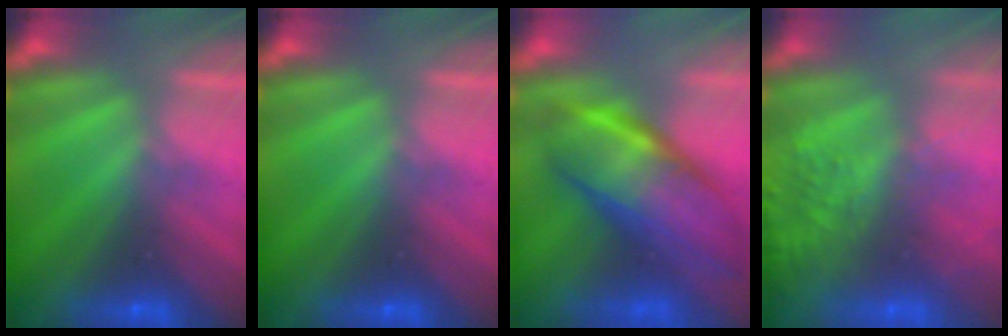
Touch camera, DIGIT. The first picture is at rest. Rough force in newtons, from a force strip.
{"total": 0.0}
{"total": 7.0}
{"total": 7.8}